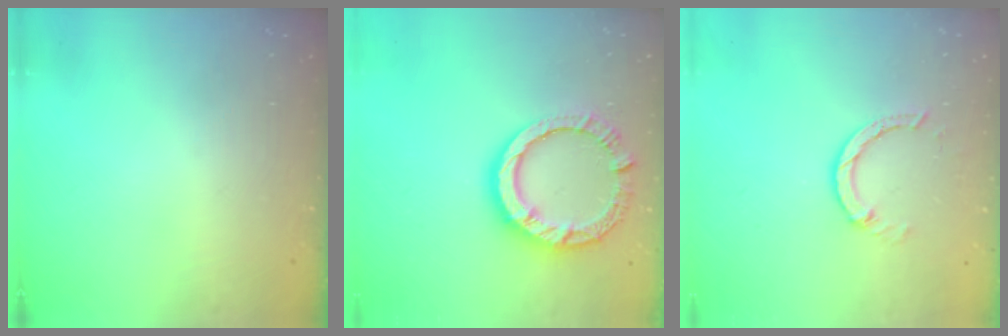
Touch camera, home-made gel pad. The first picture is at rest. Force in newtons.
{"total": 13.2, "press": 13.1, "slide": 1.6}
{"total": 4.4, "press": 4.4, "slide": 0.5}